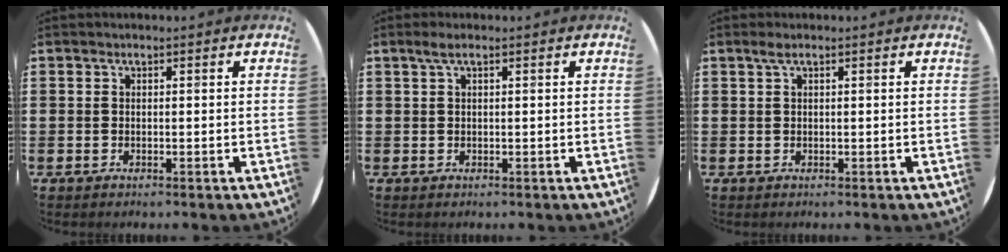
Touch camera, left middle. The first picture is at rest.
{"total": 1.2, "force": [0.5, 0.1, 1.1], "torque": [-0.022, 0.004, 0.008]}
{"total": 0.9, "force": [0.4, 0.1, 0.8], "torque": [-0.016, 0.003, 0.007]}